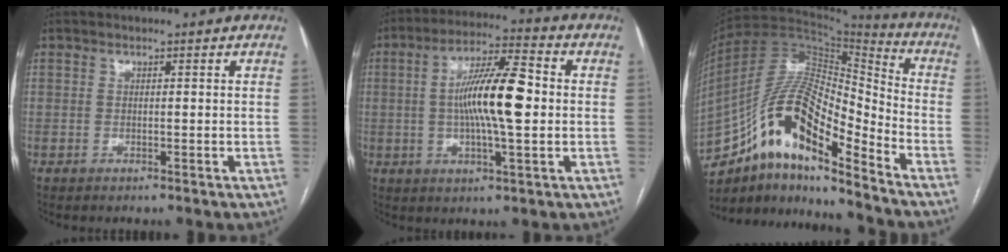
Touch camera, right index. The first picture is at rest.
{"total": 12.6, "force": [0.2, 2.1, 12.4], "torque": [-0.220, 0.016, -0.001]}
{"total": 17.8, "force": [-10.8, 4.3, 13.4], "torque": [-0.245, 0.034, -0.186]}